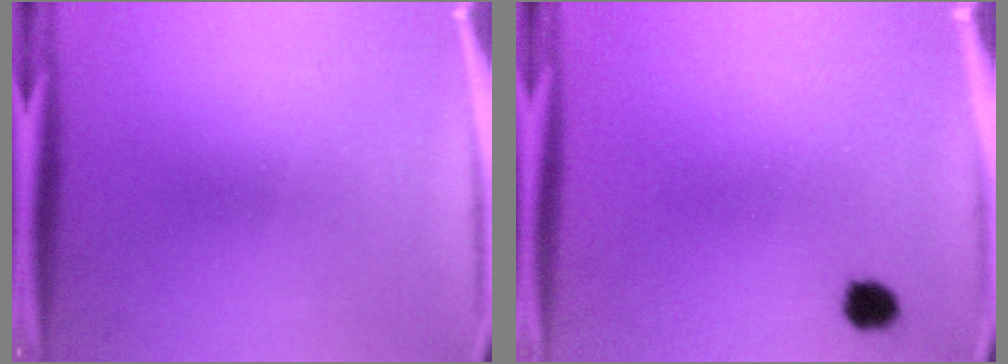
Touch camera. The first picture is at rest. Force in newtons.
{"total": 2.8}